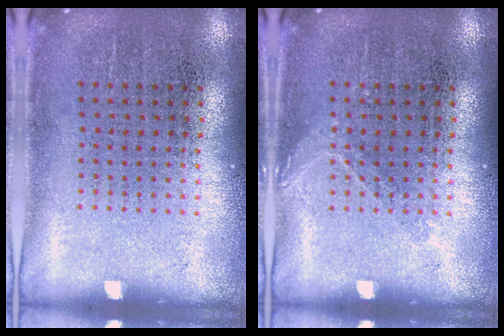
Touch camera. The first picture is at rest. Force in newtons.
{"total": 0.9, "press": 0.8, "slide": 0.3}